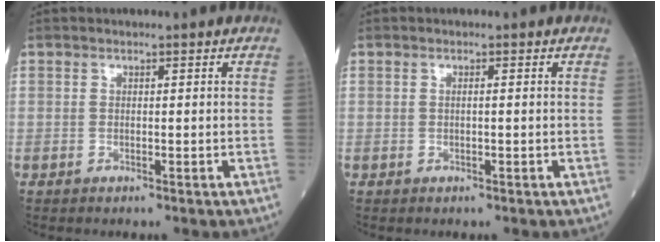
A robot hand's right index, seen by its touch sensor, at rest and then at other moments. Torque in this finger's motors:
{"motor_torque": [0.00, -0.05, -0.05, 0.00]}